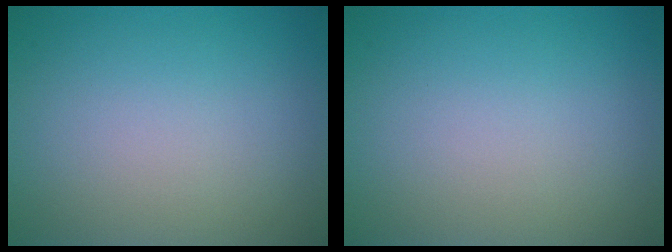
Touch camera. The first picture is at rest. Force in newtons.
{"total": 0.0}